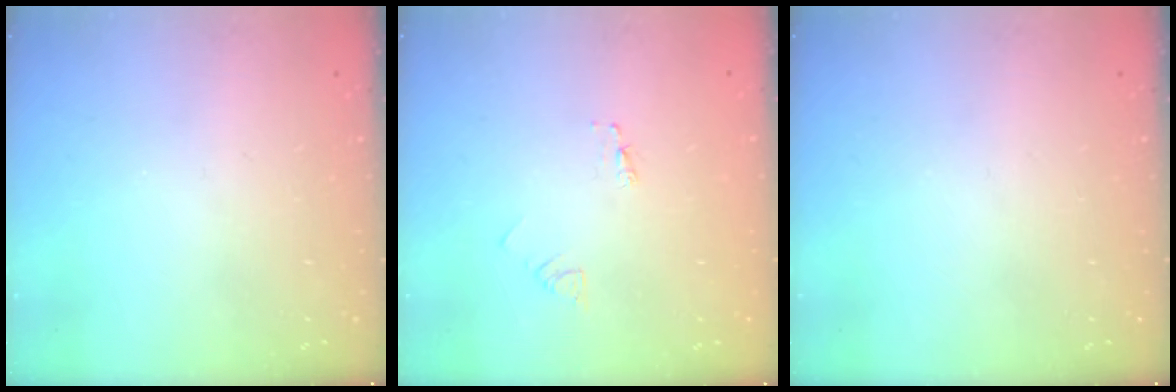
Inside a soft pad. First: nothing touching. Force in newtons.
{"total": 2.1, "press": 2.1, "slide": 0.1}
{"total": 0.0}